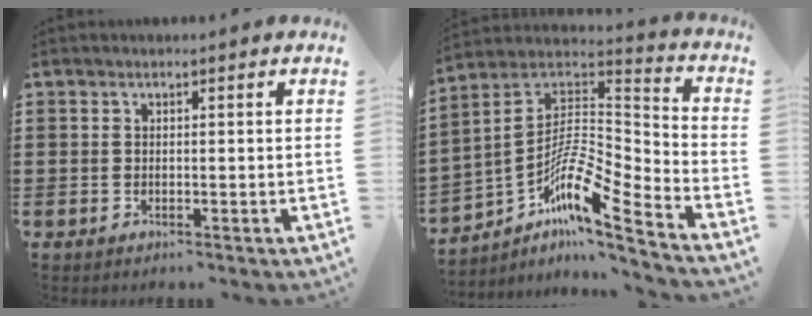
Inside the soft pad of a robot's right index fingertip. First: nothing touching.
{"total": 10.7, "force": [-6.4, 2.3, 8.3], "torque": [-0.168, -0.012, -0.132]}